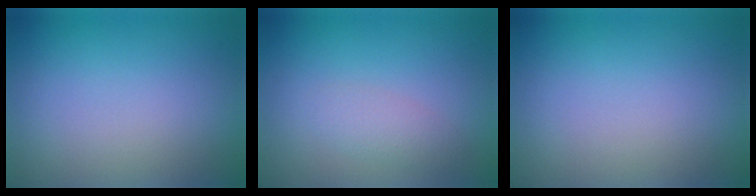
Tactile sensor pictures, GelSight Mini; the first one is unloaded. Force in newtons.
{"total": 1.6, "press": 1.6, "slide": 0.1}
{"total": 0.0}